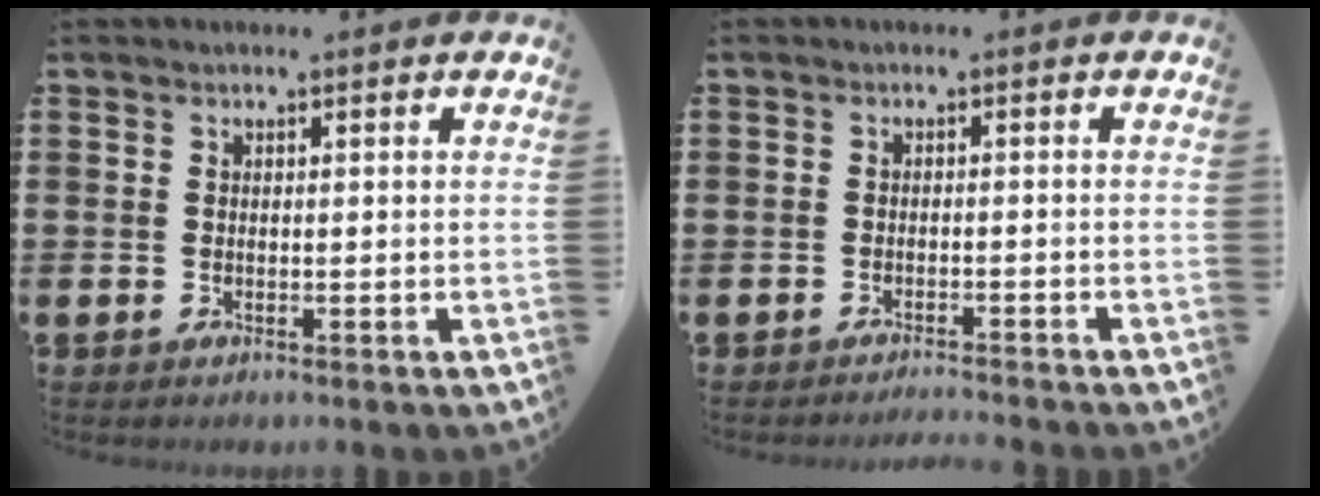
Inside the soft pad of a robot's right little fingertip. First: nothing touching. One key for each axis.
{"total": 1.2, "fx": -1.1, "fy": -0.2, "fz": 0.0, "tx": 0.000, "ty": 0.002, "tz": -0.023}